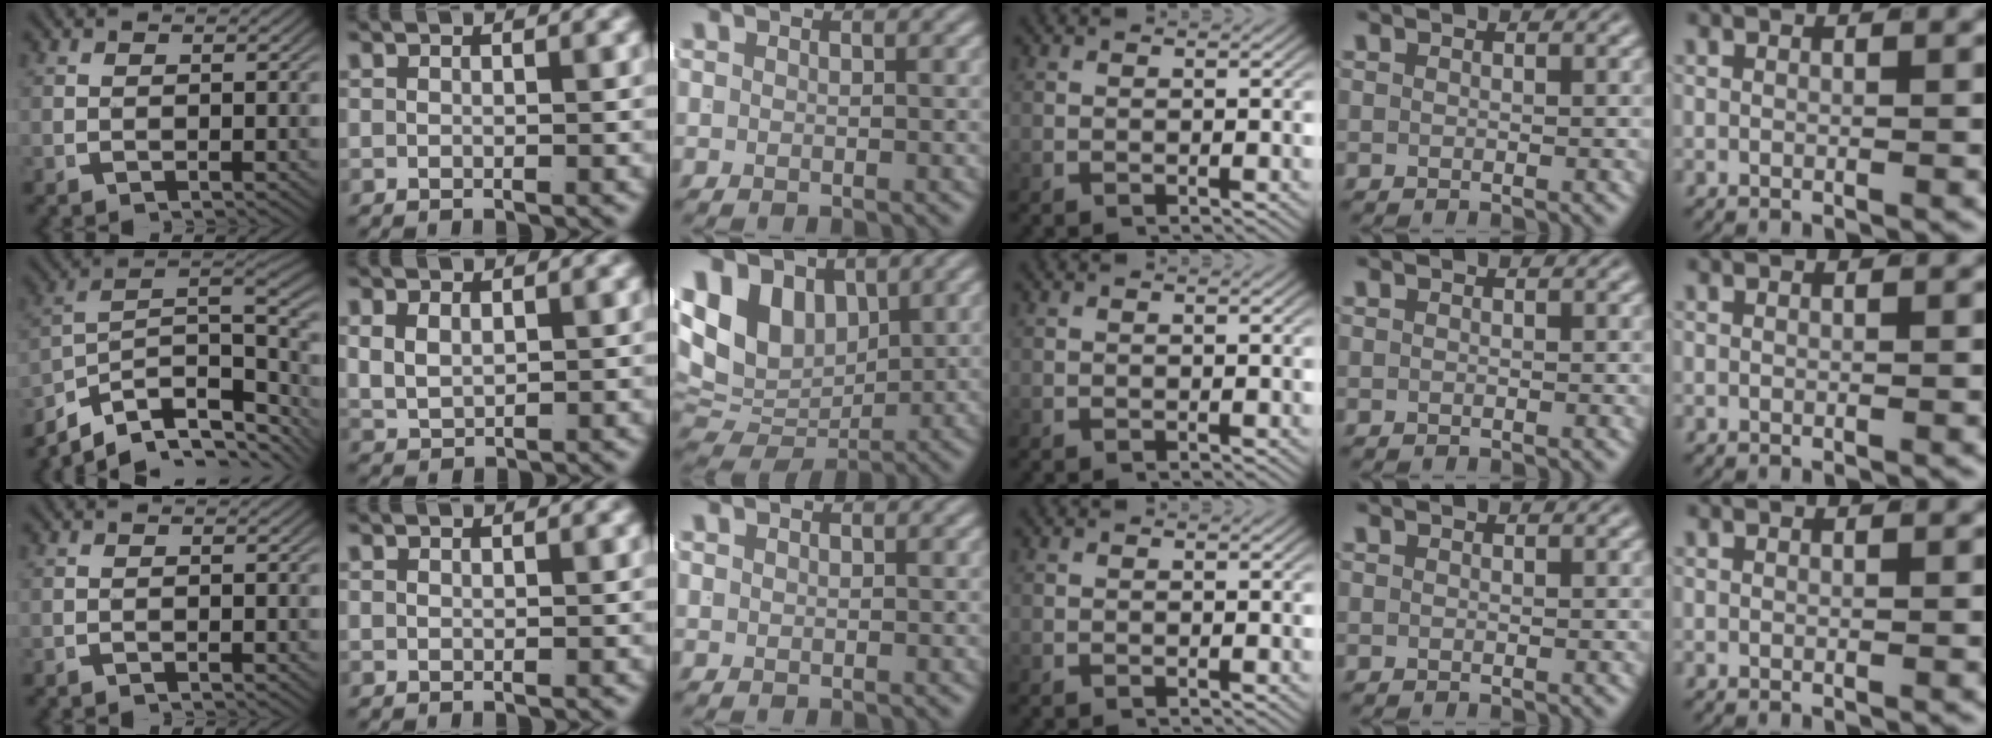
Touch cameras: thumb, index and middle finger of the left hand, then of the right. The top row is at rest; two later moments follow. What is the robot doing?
{"motion": "lift_and_place", "object": "coat"}